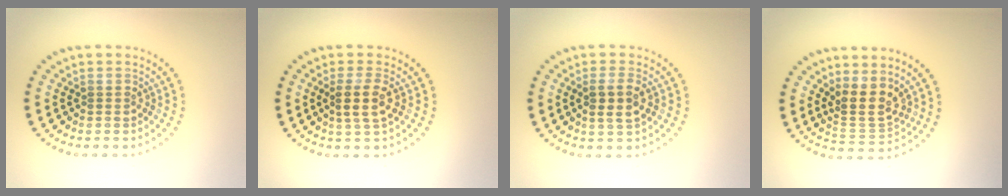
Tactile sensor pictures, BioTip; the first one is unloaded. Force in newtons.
{"total": 2.5, "press": 2.3, "slide": 1.1}
{"total": 2.3, "press": 2.2, "slide": 0.7}
{"total": 3.2, "press": 2.4, "slide": 2.1}